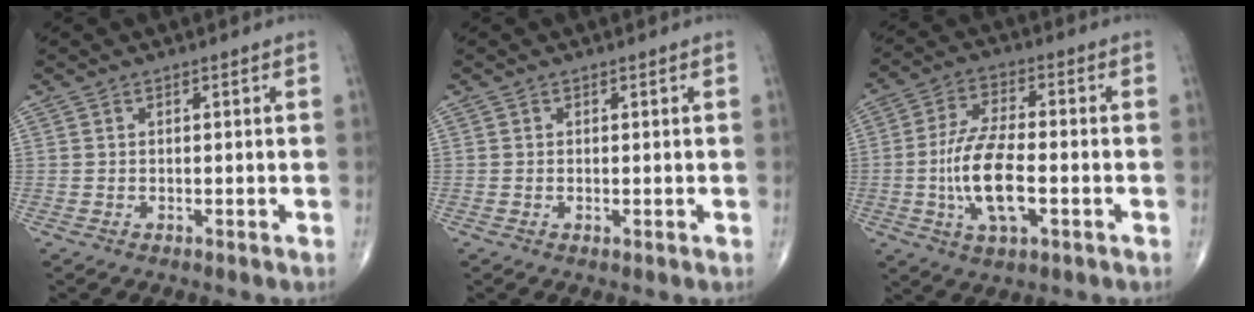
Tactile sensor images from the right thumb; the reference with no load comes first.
{"total": 0.0}
{"total": 12.6, "force": [-2.6, 5.2, 11.1], "torque": [-0.216, 0.012, -0.048]}